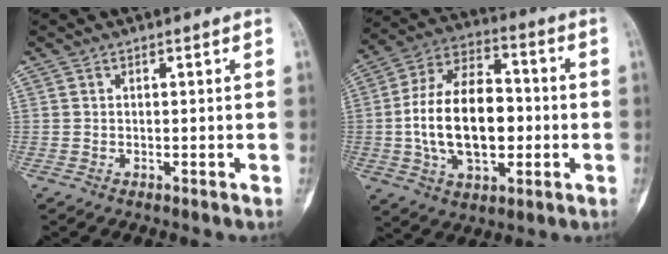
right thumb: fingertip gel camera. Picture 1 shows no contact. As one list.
[{"total": 19.5, "force": [-1.4, 11.5, 15.7], "torque": [-0.261, 0.027, -0.020]}]